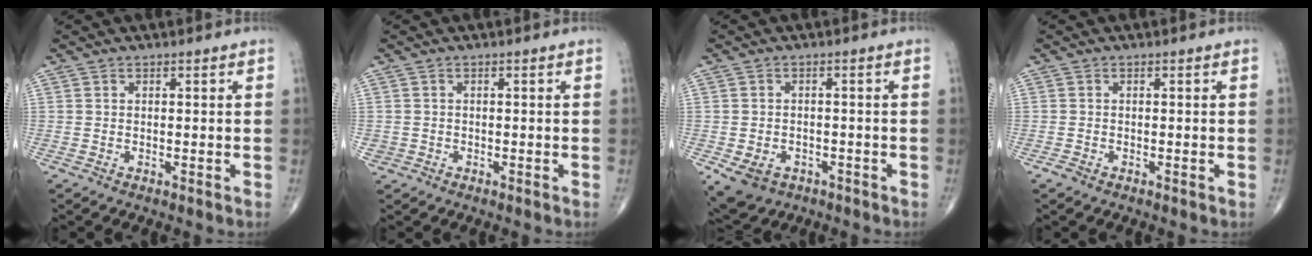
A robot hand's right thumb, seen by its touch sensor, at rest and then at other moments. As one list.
[{"total": 1.2, "force": [-0.3, 1.2, 0.1], "torque": [0.002, 0.005, -0.005]}, {"total": 7.5, "force": [-3.6, 5.8, 3.3], "torque": [-0.057, 0.017, -0.043]}, {"total": 1.0, "force": [-0.7, 0.6, 0.4], "torque": [-0.010, -0.001, -0.015]}]